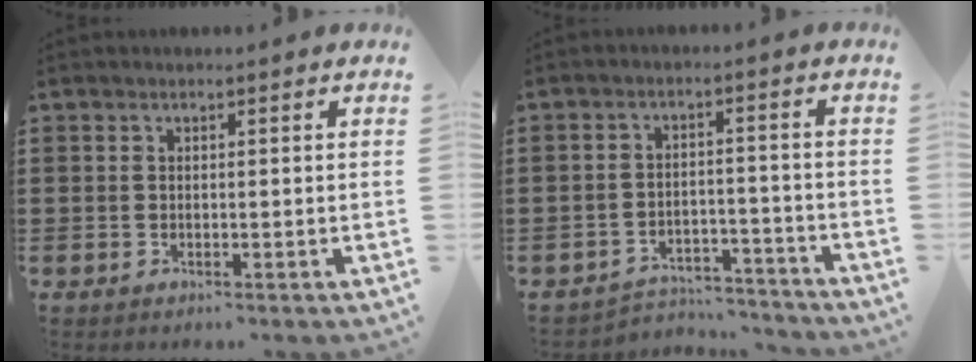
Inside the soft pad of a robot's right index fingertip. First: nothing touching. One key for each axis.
{"total": 4.5, "fx": -4.4, "fy": 0.8, "fz": 0.6, "tx": -0.013, "ty": 0.007, "tz": -0.089}